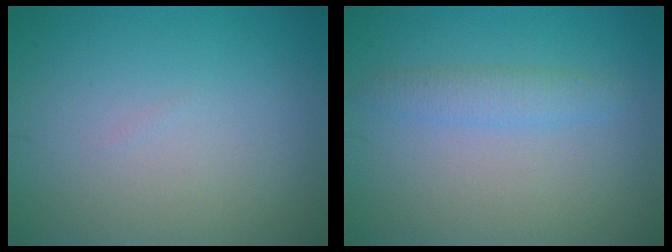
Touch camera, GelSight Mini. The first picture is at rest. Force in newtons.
{"total": 1.9, "press": 1.9, "slide": 0.1}